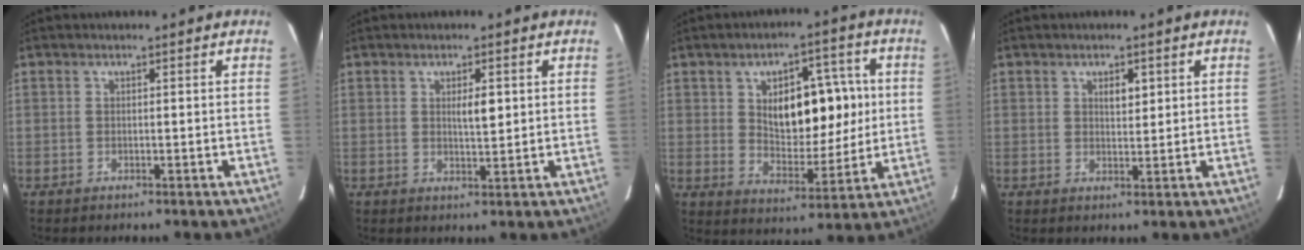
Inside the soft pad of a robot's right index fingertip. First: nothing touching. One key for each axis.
{"total": 2.8, "fx": 0.8, "fy": 0.7, "fz": 2.6, "tx": -0.043, "ty": -0.002, "tz": 0.013}
{"total": 12.3, "fx": 2.3, "fy": 6.2, "fz": 10.4, "tx": -0.152, "ty": 0.018, "tz": 0.045}
{"total": 2.5, "fx": 1.1, "fy": 1.2, "fz": 1.9, "tx": -0.029, "ty": 0.001, "tz": 0.018}